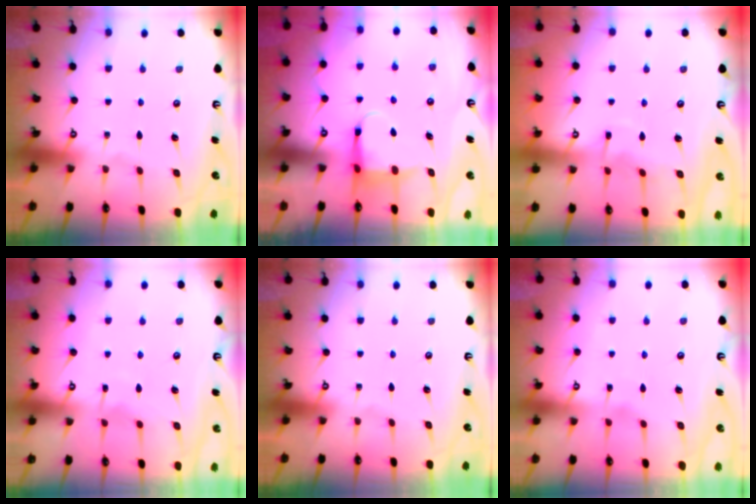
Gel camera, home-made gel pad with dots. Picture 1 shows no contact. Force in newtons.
{"total": 4.8, "press": 4.7, "slide": 0.9}
{"total": 3.9, "press": 3.9, "slide": 0.5}
{"total": 5.0, "press": 5.0, "slide": 0.5}
{"total": 0.0}
{"total": 2.5, "press": 2.5, "slide": 0.2}